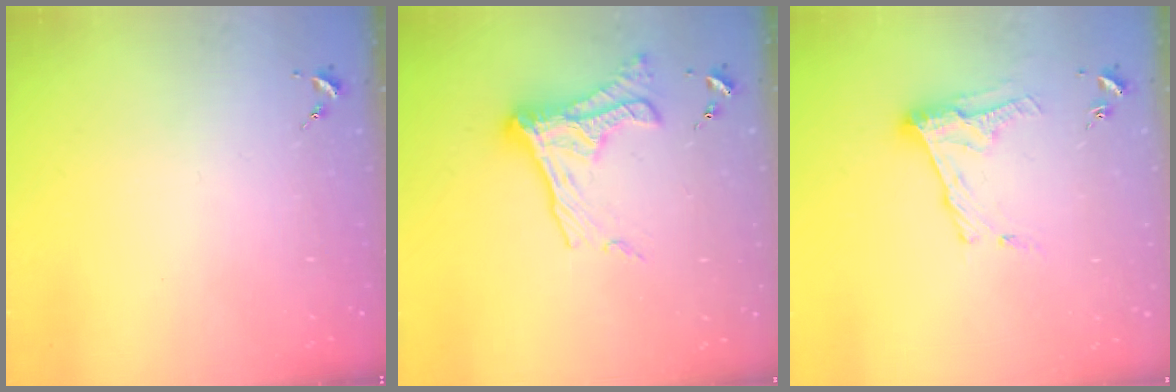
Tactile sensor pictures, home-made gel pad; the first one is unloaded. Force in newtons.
{"total": 15.9, "press": 15.9, "slide": 1.3}
{"total": 12.2, "press": 12.2, "slide": 0.5}